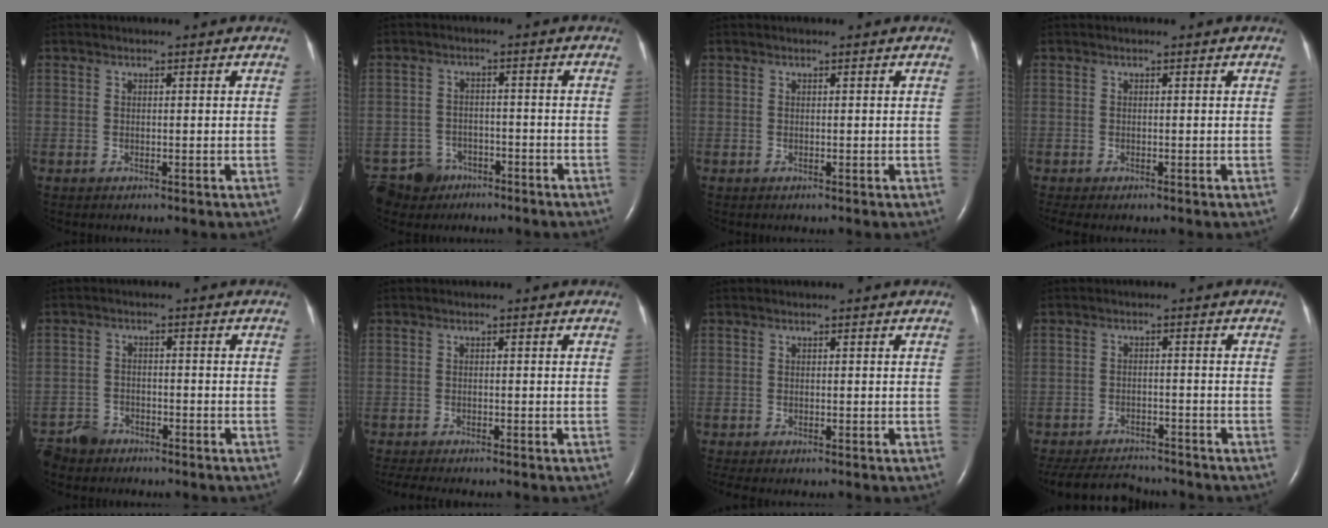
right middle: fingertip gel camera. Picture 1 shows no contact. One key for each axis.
{"total": 6.0, "fx": -4.2, "fy": 4.3, "fz": -0.1, "tx": 0.000, "ty": 0.005, "tz": -0.068}
{"total": 0.0}
{"total": 1.8, "fx": -1.4, "fy": 0.4, "fz": 1.0, "tx": -0.015, "ty": -0.006, "tz": -0.019}
{"total": 4.6, "fx": -4.0, "fy": 2.3, "fz": 0.3, "tx": -0.013, "ty": -0.004, "tz": -0.074}
{"total": 6.2, "fx": -5.4, "fy": 1.1, "fz": 3.0, "tx": -0.046, "ty": -0.010, "tz": -0.079}
{"total": 2.0, "fx": -1.7, "fy": 0.4, "fz": 1.0, "tx": -0.016, "ty": -0.006, "tz": -0.022}
{"total": 10.7, "fx": -9.9, "fy": 2.6, "fz": 2.9, "tx": -0.061, "ty": -0.003, "tz": -0.146}